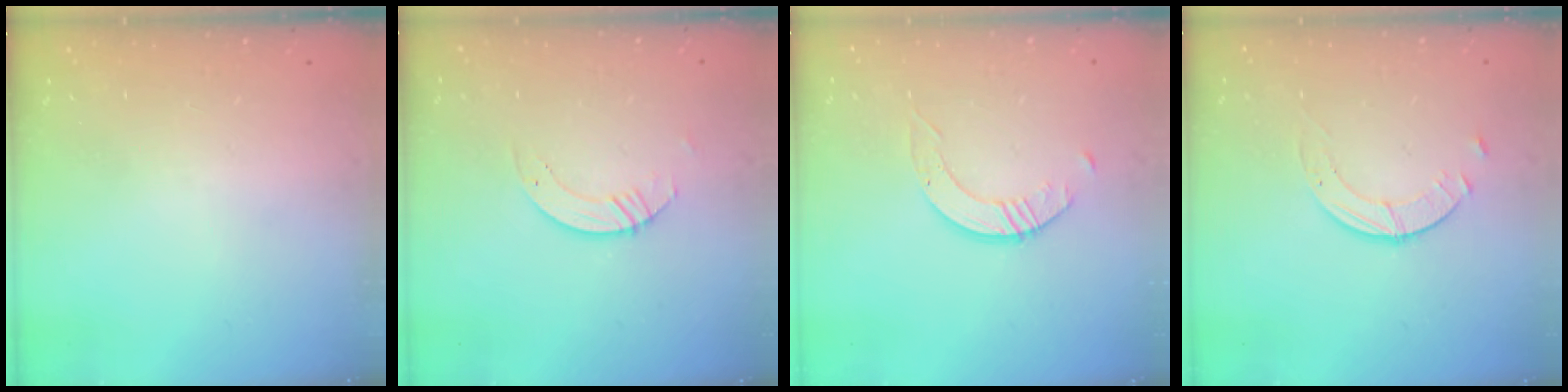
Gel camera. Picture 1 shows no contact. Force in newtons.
{"total": 3.8, "press": 3.8, "slide": 0.4}
{"total": 3.0, "press": 3.0, "slide": 0.2}
{"total": 1.8, "press": 1.8, "slide": 0.2}